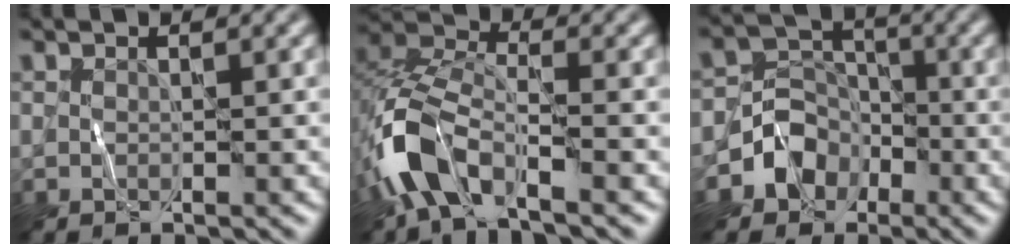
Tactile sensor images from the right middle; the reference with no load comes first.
{"total": 6.8, "force": [-3.8, 3.2, 4.7], "torque": [-0.101, 0.003, -0.085]}
{"total": 4.4, "force": [-2.3, 3.7, 1.1], "torque": [0.008, 0.016, -0.047]}